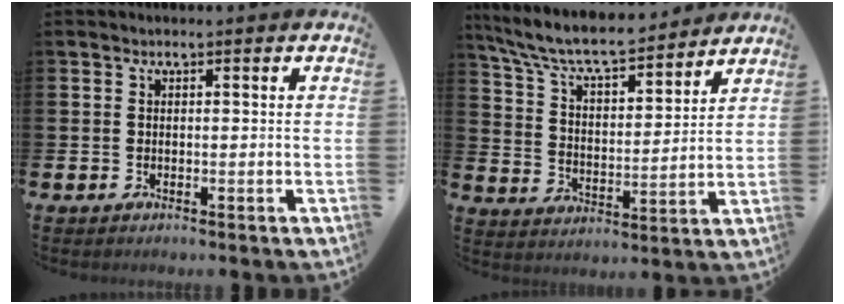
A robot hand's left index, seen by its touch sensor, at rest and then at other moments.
{"total": 8.4, "force": [7.7, 1.5, 2.9], "torque": [-0.098, -0.052, 0.134]}